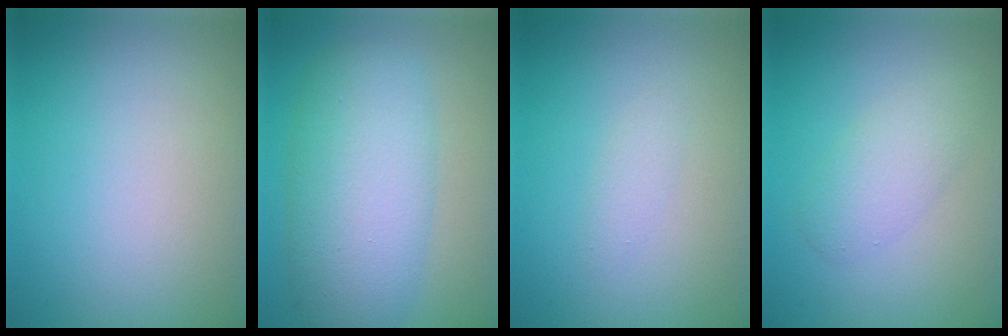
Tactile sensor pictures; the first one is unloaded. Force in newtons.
{"total": 8.0, "press": 8.0, "slide": 0.1}
{"total": 0.9, "press": 0.9, "slide": 0.0}
{"total": 2.6, "press": 2.6, "slide": 0.2}